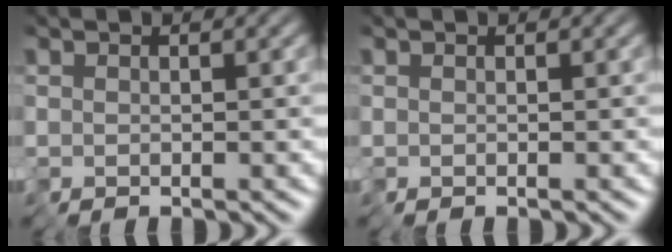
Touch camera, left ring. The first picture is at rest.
{"total": 0.0}